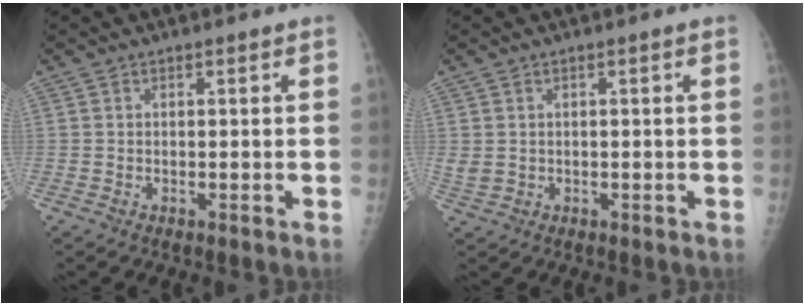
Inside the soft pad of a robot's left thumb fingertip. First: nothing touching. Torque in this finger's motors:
{"motor_torque": [0.42, 0.60, 0.21, -0.03, 0.00]}